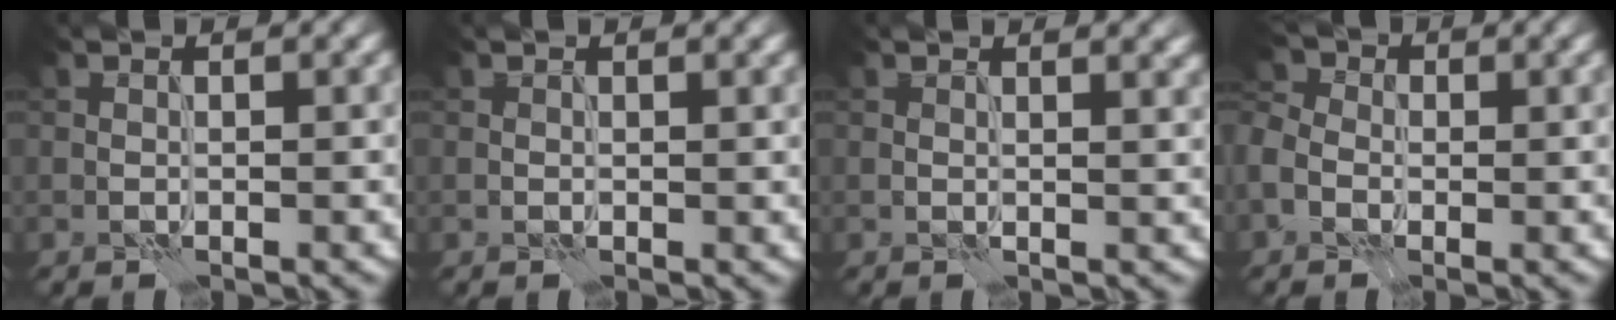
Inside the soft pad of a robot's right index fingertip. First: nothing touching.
{"total": 0.6, "force": [0.4, 0.2, 0.4], "torque": [-0.003, 0.000, 0.007]}
{"total": 3.2, "force": [2.1, 1.4, 1.9], "torque": [-0.009, 0.016, 0.012]}
{"total": 4.0, "force": [-0.7, 3.4, 2.1], "torque": [-0.046, 0.010, -0.016]}